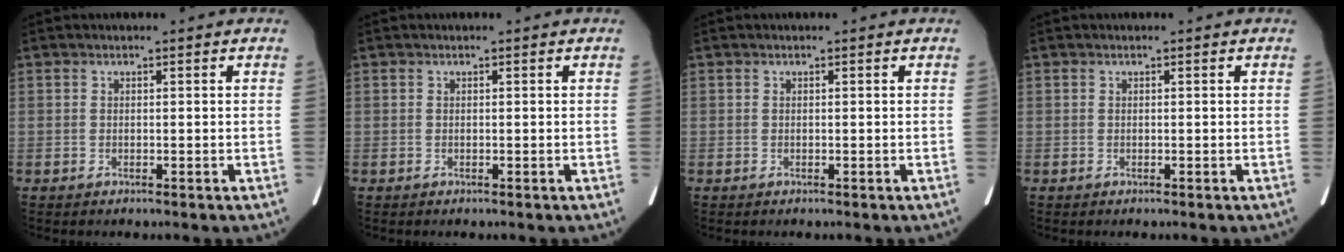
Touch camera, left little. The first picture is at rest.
{"total": 0.0}
{"total": 0.0}
{"total": 0.0}